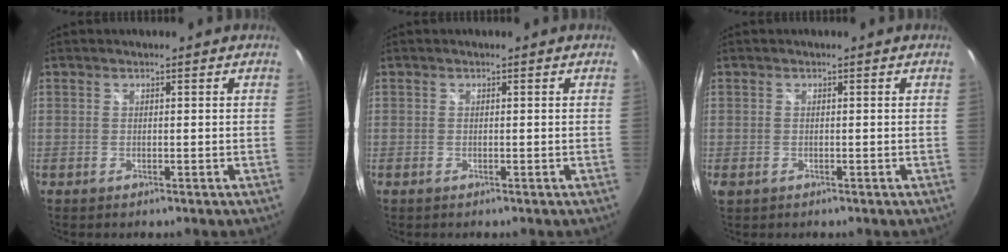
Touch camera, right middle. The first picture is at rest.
{"total": 0.0}
{"total": 1.2, "force": [-0.5, 0.9, 0.7], "torque": [-0.016, -0.004, -0.007]}